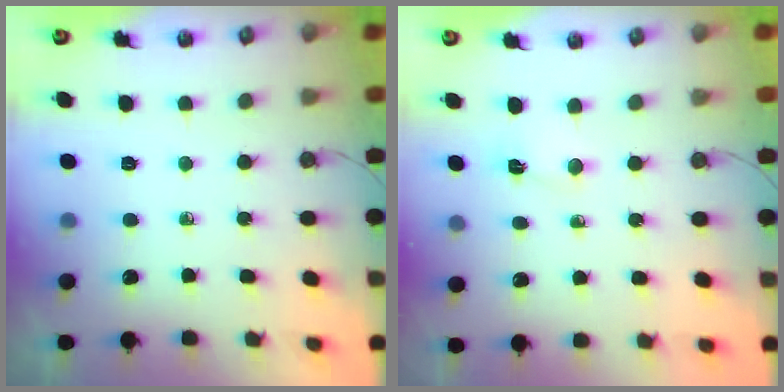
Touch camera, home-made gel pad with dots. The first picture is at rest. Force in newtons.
{"total": 2.2, "press": 2.1, "slide": 0.7}